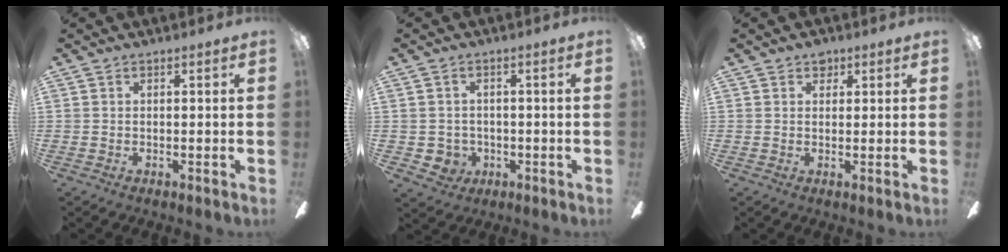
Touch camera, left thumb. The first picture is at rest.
{"total": 4.0, "force": [-0.1, 3.9, 0.9], "torque": [-0.024, 0.003, -0.003]}
{"total": 2.8, "force": [1.8, 1.9, 1.0], "torque": [0.002, -0.005, 0.028]}